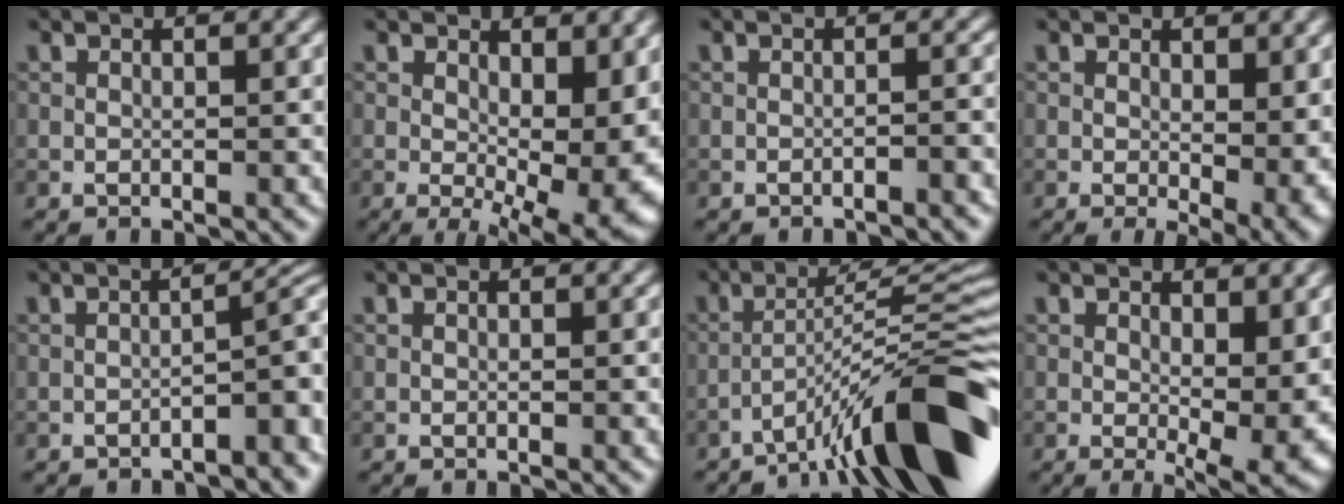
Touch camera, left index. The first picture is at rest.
{"total": 10.3, "force": [0.3, 5.0, 9.0], "torque": [-0.123, -0.023, 0.015]}
{"total": 1.3, "force": [-1.2, 0.2, 0.6], "torque": [-0.002, 0.008, -0.021]}
{"total": 5.1, "force": [0.2, 2.4, 4.4], "torque": [-0.060, -0.017, 0.011]}
{"total": 4.7, "force": [-3.1, 1.2, 3.3], "torque": [-0.033, 0.019, -0.044]}
{"total": 0.0}
{"total": 11.6, "force": [-6.7, 1.6, 9.4], "torque": [-0.135, 0.025, -0.111]}
{"total": 7.1, "force": [0.6, 3.3, 6.2], "torque": [-0.092, -0.023, 0.019]}